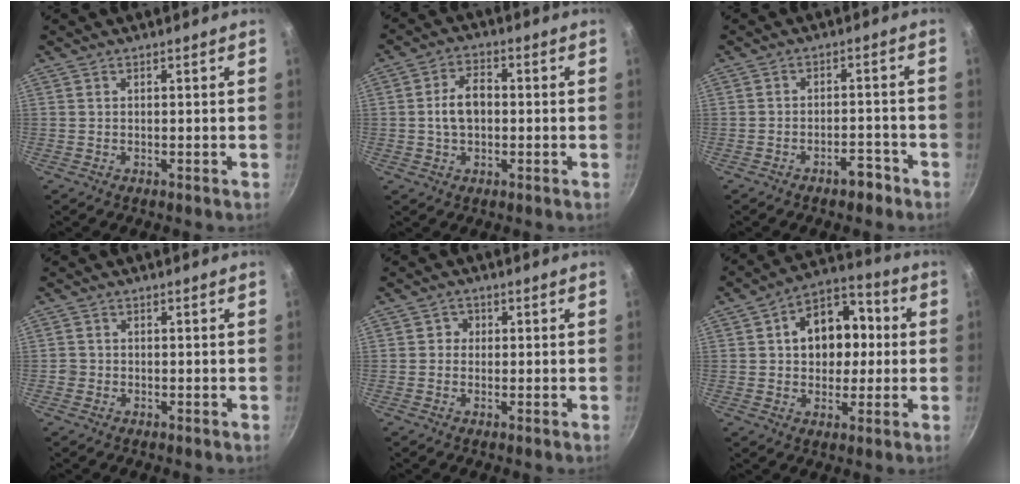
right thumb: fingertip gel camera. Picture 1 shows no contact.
{"total": 6.8, "force": [-0.2, 4.4, 5.2], "torque": [-0.078, 0.019, -0.009]}
{"total": 4.1, "force": [-2.9, 1.8, 2.2], "torque": [-0.014, 0.031, -0.033]}
{"total": 1.3, "force": [-0.5, 1.1, 0.2], "torque": [-0.001, 0.004, -0.008]}
{"total": 1.9, "force": [0.1, 1.9, 0.4], "torque": [0.008, 0.001, -0.005]}
{"total": 14.1, "force": [1.7, 10.6, 9.2], "torque": [-0.093, 0.027, 0.016]}